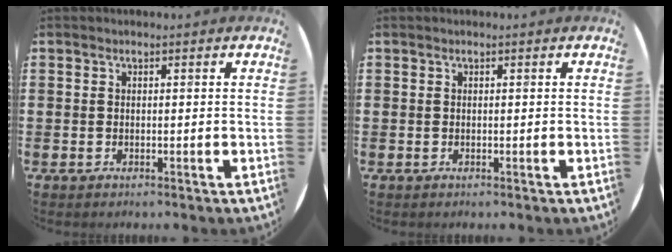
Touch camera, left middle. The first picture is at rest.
{"total": 0.0}